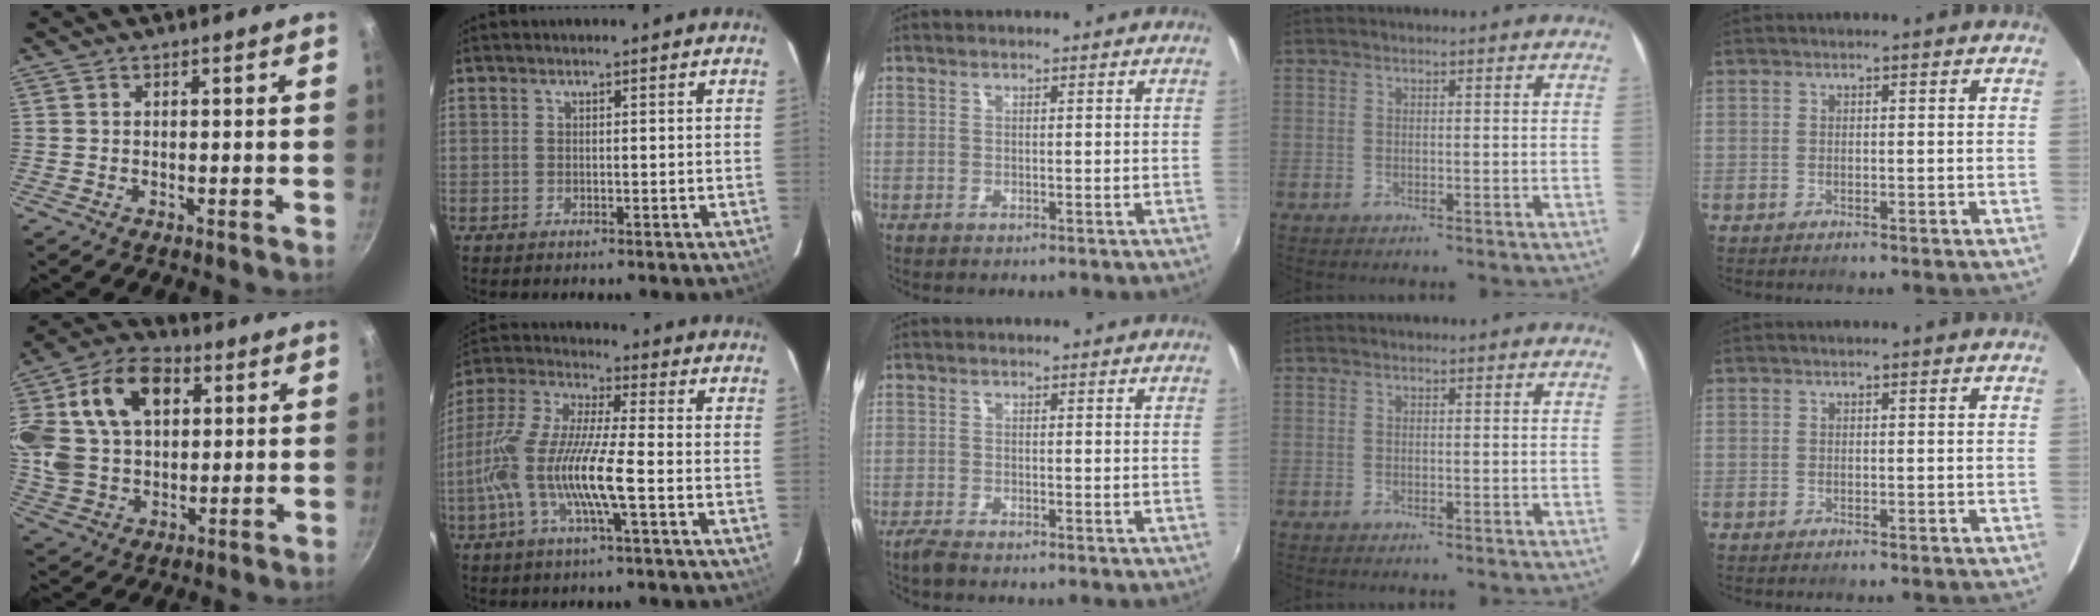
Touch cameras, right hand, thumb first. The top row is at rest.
{"thumb": {"total": 25.5, "force": [7.4, 17.5, 17.0], "torque": [-0.351, 0.023, 0.129]}, "index": {"total": 14.8, "force": [-4.2, 1.6, 14.1], "torque": [-0.285, -0.004, -0.085]}, "middle": {"total": 2.1, "force": [-1.9, 0.1, 0.9], "torque": [-0.027, -0.006, -0.038]}}